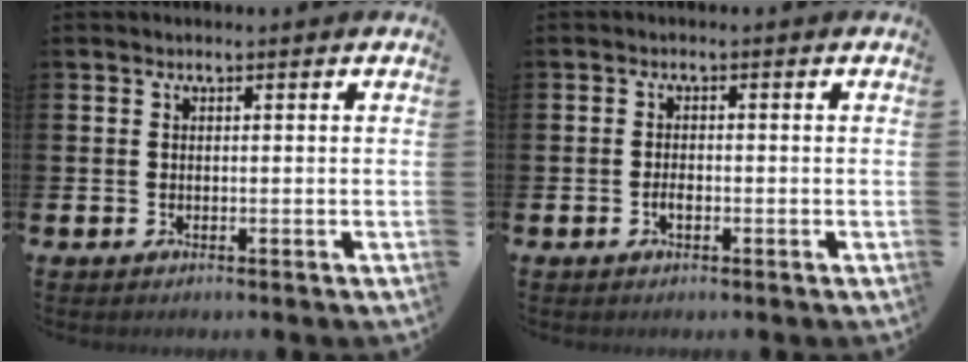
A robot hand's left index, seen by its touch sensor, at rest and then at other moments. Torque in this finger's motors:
{"motor_torque": [0.26, 0.00, 0.02, 0.01]}